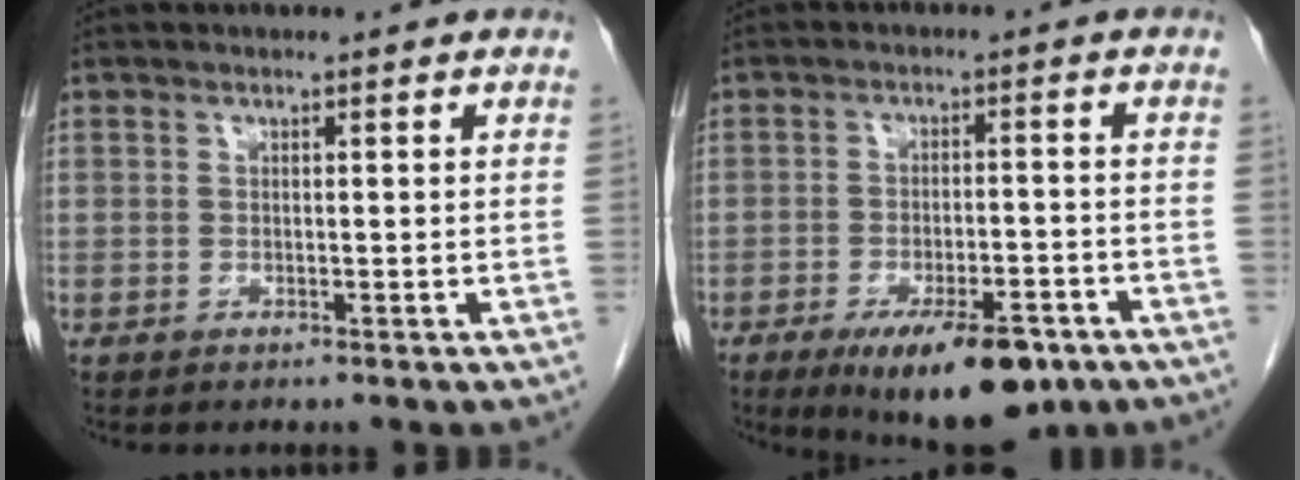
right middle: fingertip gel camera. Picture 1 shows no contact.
{"total": 12.7, "force": [-8.0, 4.3, 8.9], "torque": [-0.123, -0.009, -0.116]}